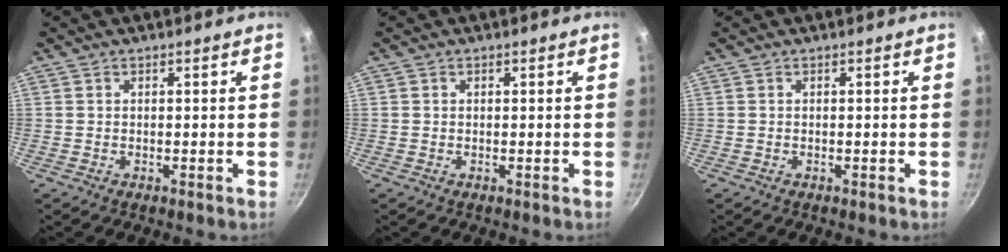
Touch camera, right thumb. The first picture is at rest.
{"total": 0.0}
{"total": 0.0}